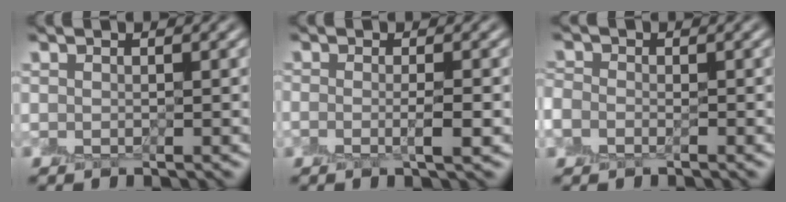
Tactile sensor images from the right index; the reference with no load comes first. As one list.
[{"total": 1.7, "force": [-0.7, 0.4, 1.5], "torque": [-0.025, -0.004, -0.015]}, {"total": 1.6, "force": [-0.8, 1.3, 0.5], "torque": [-0.006, -0.001, -0.018]}]